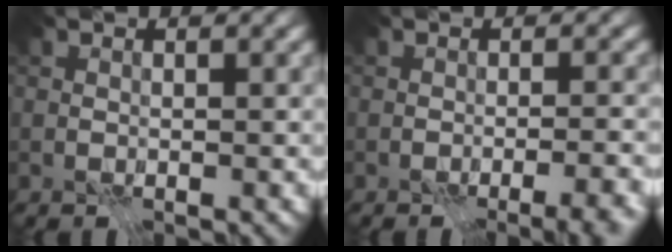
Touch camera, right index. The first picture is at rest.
{"total": 3.2, "force": [-2.3, 0.6, 2.3], "torque": [-0.031, 0.002, -0.029]}